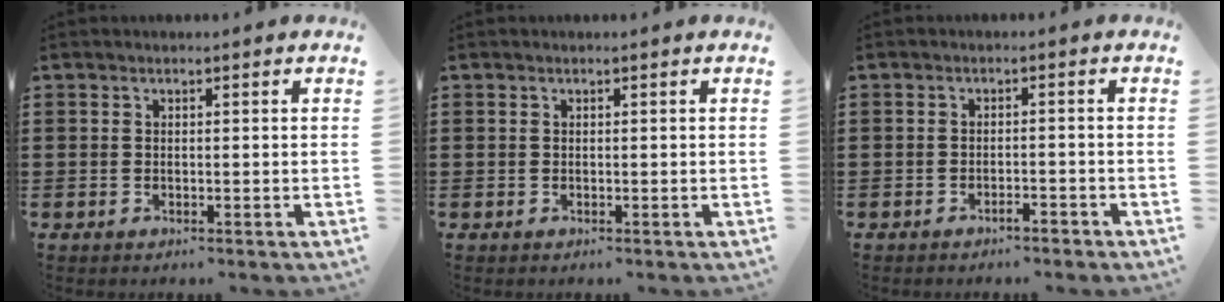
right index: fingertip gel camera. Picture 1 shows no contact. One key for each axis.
{"total": 0.0}
{"total": 1.8, "fx": -1.6, "fy": 0.2, "fz": 0.8, "tx": -0.020, "ty": -0.004, "tz": -0.031}